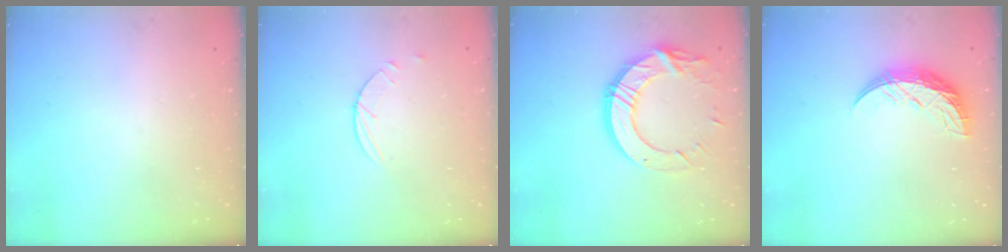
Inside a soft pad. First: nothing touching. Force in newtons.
{"total": 2.5, "press": 2.4, "slide": 0.3}
{"total": 16.0, "press": 16.0, "slide": 1.0}
{"total": 10.7, "press": 10.7, "slide": 0.4}